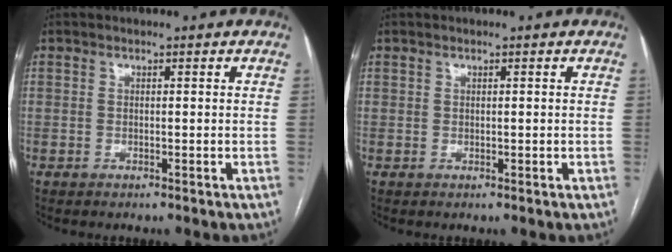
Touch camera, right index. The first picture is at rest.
{"total": 0.0}